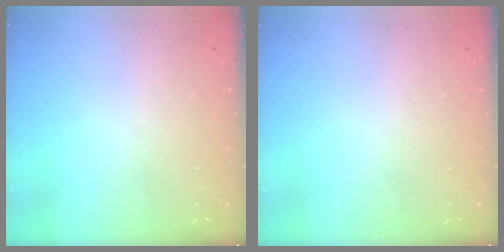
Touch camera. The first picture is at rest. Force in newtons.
{"total": 0.0}